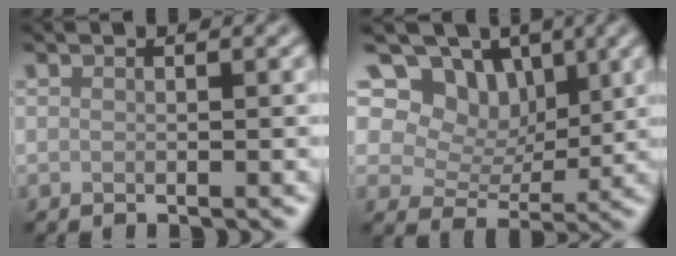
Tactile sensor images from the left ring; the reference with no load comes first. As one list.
[{"total": 7.7, "force": [4.3, 5.2, 3.7], "torque": [-0.060, -0.002, 0.056]}]